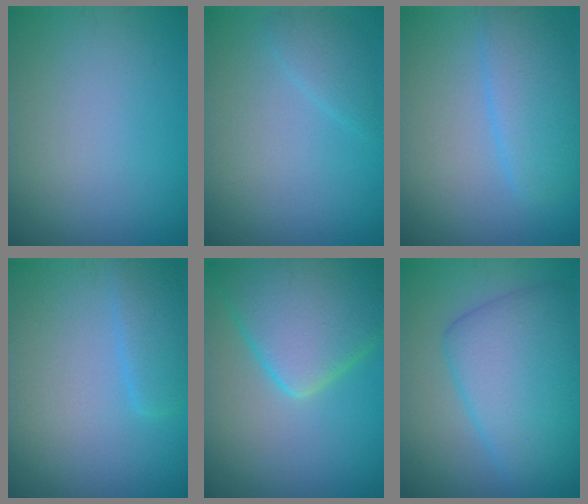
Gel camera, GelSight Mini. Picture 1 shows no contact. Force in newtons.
{"total": 1.5, "press": 1.5, "slide": 0.1}
{"total": 4.4, "press": 4.4, "slide": 0.2}
{"total": 2.5, "press": 2.5, "slide": 0.3}
{"total": 9.2, "press": 9.2, "slide": 0.5}
{"total": 8.0, "press": 8.0, "slide": 0.1}